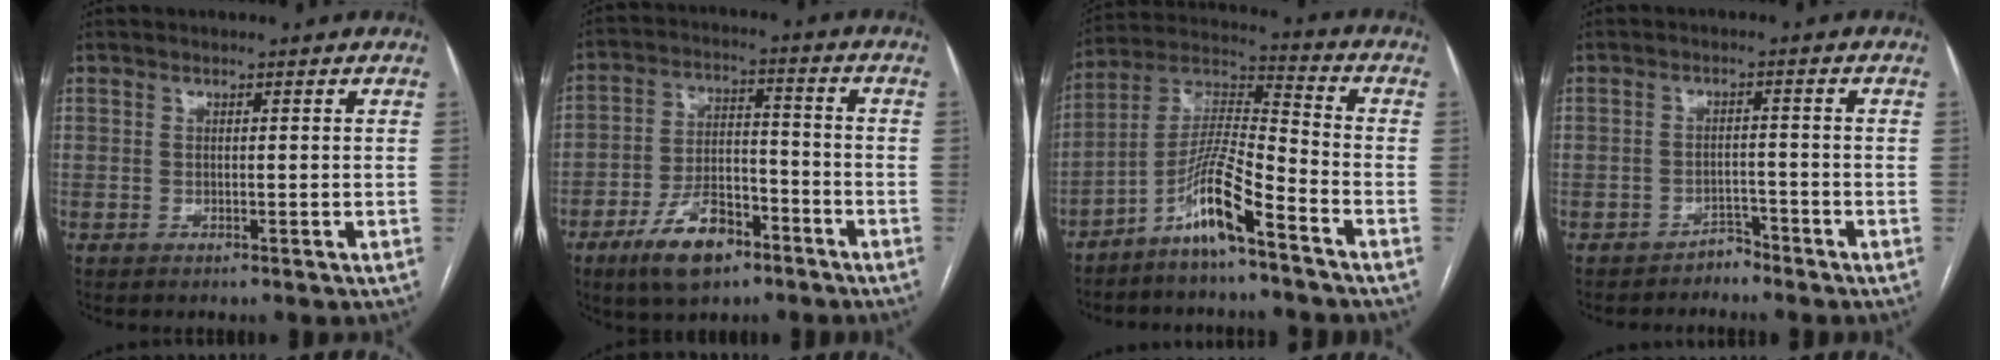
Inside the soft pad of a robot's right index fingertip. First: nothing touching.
{"total": 11.0, "force": [-6.7, 5.2, 7.0], "torque": [-0.131, 0.009, -0.114]}
{"total": 10.6, "force": [-6.7, 0.4, 8.2], "torque": [-0.170, 0.004, -0.133]}
{"total": 2.3, "force": [-2.2, 0.8, -0.2], "torque": [0.005, 0.001, -0.034]}